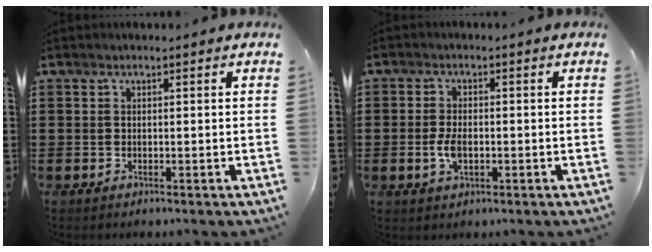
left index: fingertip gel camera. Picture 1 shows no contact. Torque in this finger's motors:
{"motor_torque": [0.18, 0.17, 0.16, 0.06]}